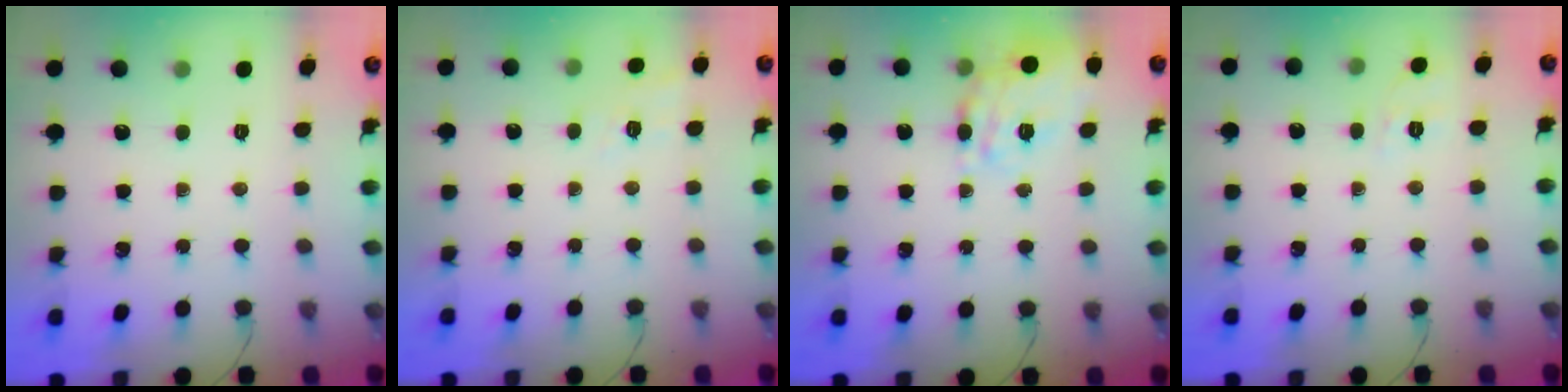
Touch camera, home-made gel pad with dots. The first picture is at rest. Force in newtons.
{"total": 9.1, "press": 8.9, "slide": 1.9}
{"total": 18.6, "press": 18.4, "slide": 2.4}
{"total": 1.8, "press": 0.0, "slide": 1.8}